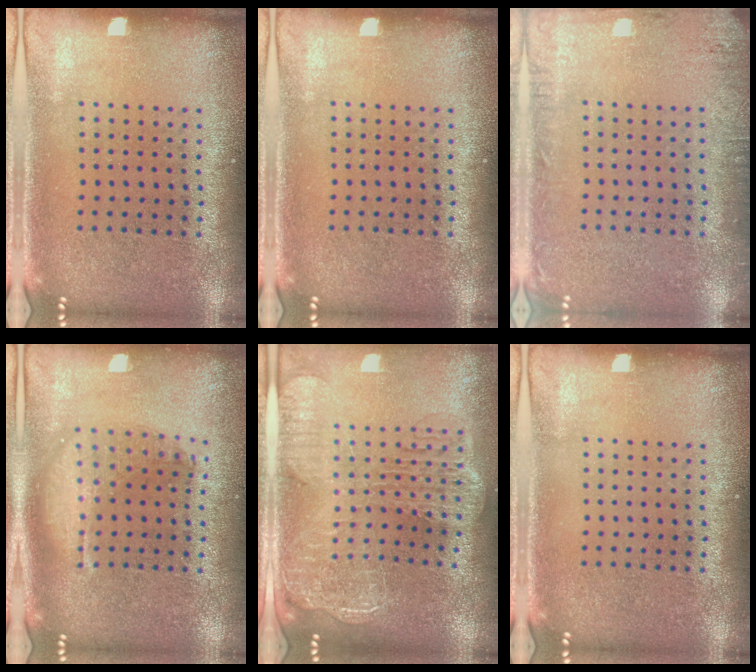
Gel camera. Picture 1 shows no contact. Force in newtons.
{"total": 0.0}
{"total": 2.2, "press": 2.1, "slide": 0.3}
{"total": 1.6, "press": 1.4, "slide": 0.7}
{"total": 2.9, "press": 2.4, "slide": 1.7}
{"total": 0.0}